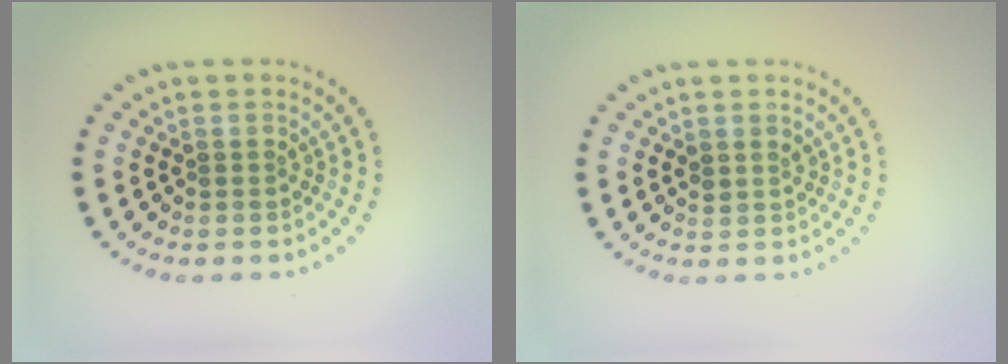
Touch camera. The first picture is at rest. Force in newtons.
{"total": 0.9, "press": 0.8, "slide": 0.4}